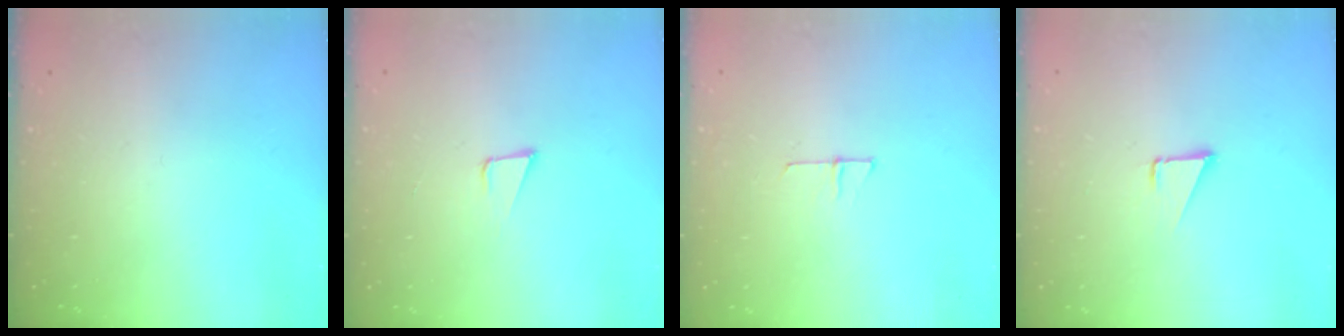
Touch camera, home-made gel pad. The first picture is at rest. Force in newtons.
{"total": 4.8, "press": 3.9, "slide": 2.7}
{"total": 4.5, "press": 4.5, "slide": 0.4}
{"total": 1.6, "press": 1.5, "slide": 0.1}